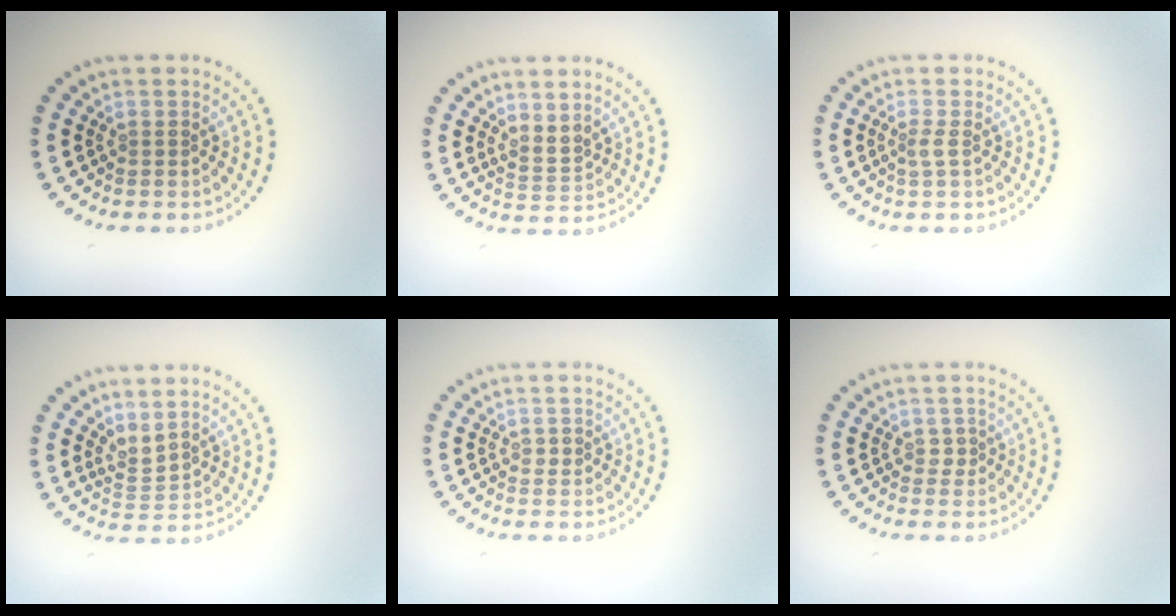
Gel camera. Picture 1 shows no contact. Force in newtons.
{"total": 2.0, "press": 1.4, "slide": 1.4}
{"total": 1.1, "press": 0.7, "slide": 0.8}
{"total": 2.1, "press": 1.5, "slide": 1.5}
{"total": 0.9, "press": 0.9, "slide": 0.1}
{"total": 0.9, "press": 0.8, "slide": 0.4}